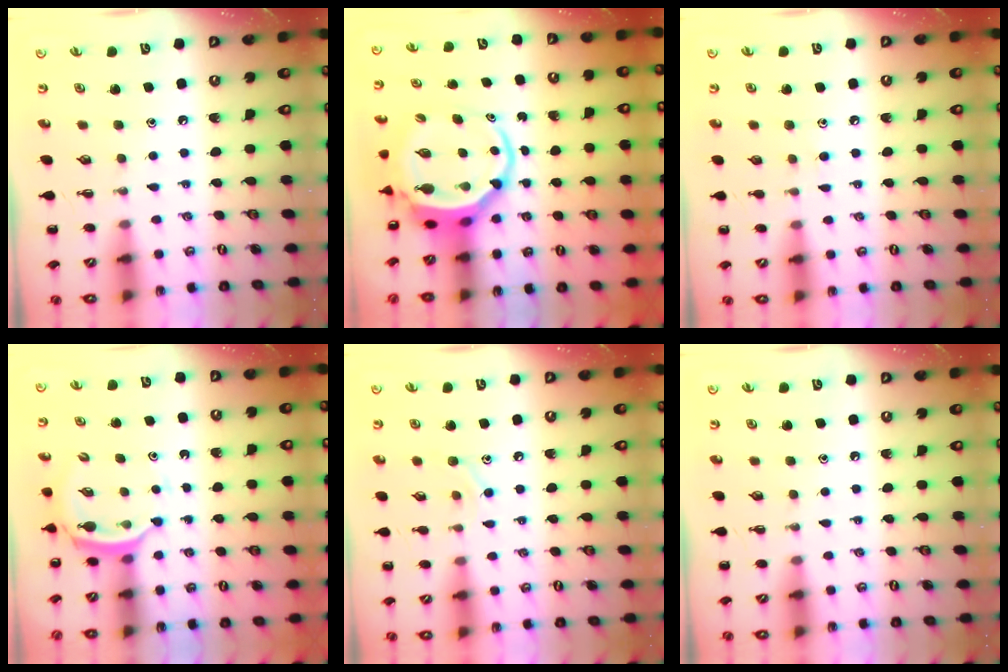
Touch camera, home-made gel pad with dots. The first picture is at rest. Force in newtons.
{"total": 6.3, "press": 6.2, "slide": 1.5}
{"total": 4.0, "press": 3.7, "slide": 1.6}
{"total": 3.9, "press": 3.9, "slide": 0.6}
{"total": 7.8, "press": 7.6, "slide": 1.6}
{"total": 0.0}